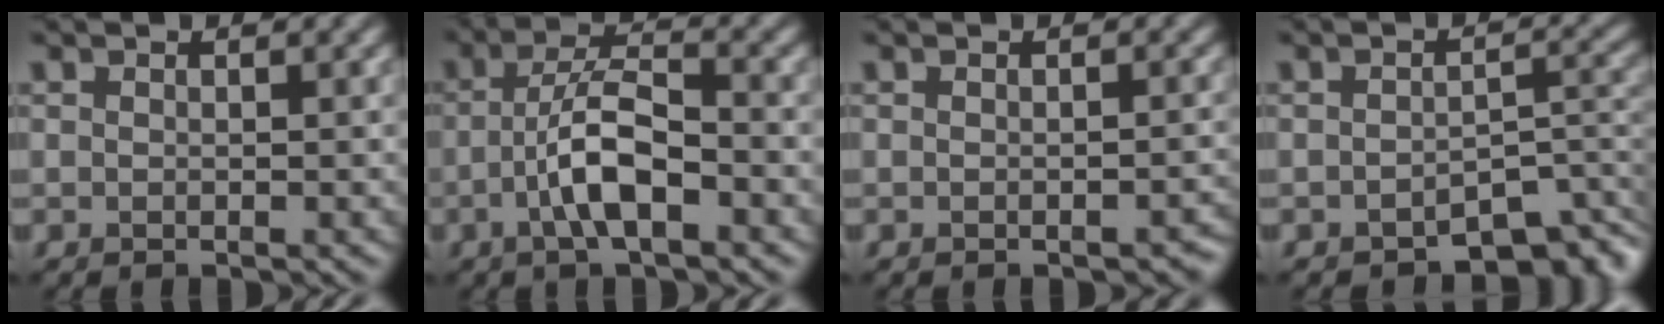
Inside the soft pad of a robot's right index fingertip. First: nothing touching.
{"total": 5.0, "force": [-1.7, 1.6, 4.5], "torque": [-0.085, 0.009, -0.036]}
{"total": 1.3, "force": [-0.9, 0.3, 0.9], "torque": [-0.011, 0.001, -0.009]}
{"total": 5.8, "force": [-4.1, 2.6, 3.2], "torque": [-0.025, -0.005, -0.053]}